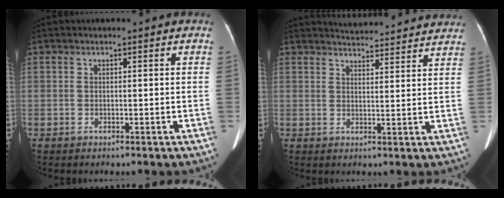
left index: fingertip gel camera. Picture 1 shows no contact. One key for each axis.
{"total": 13.4, "fx": 12.9, "fy": 1.6, "fz": 3.2, "tx": -0.037, "ty": 0.013, "tz": 0.151}